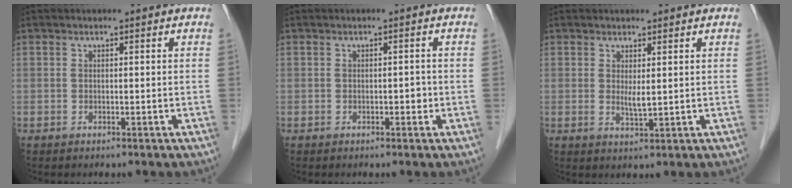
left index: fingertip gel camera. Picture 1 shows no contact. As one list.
[{"total": 1.0, "force": [-0.3, 0.6, 0.8], "torque": [-0.010, 0.002, -0.005]}, {"total": 2.0, "force": [0.6, 0.4, 1.8], "torque": [-0.038, -0.006, 0.016]}]